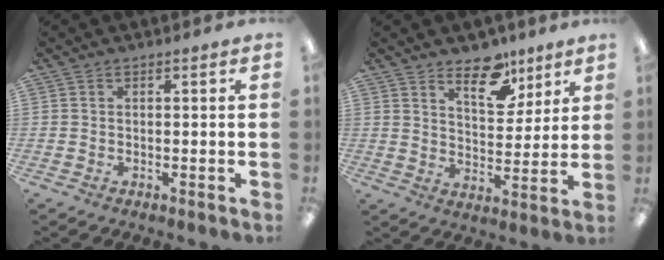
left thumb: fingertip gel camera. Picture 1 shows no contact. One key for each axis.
{"total": 11.6, "fx": 8.0, "fy": 6.1, "fz": 5.8, "tx": -0.058, "ty": -0.051, "tz": 0.138}